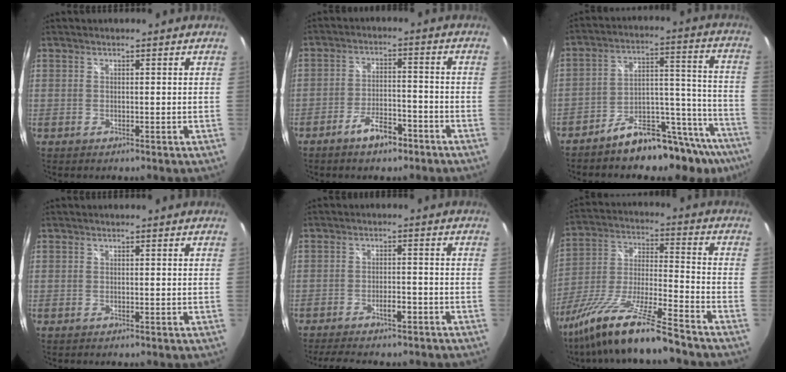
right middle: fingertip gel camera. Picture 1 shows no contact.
{"total": 6.7, "force": [-4.7, 2.5, 4.1], "torque": [-0.085, 0.006, -0.070]}
{"total": 16.1, "force": [-13.4, 4.9, 7.4], "torque": [-0.067, 0.048, -0.189]}
{"total": 0.0}
{"total": 8.3, "force": [-6.8, 2.4, 4.0], "torque": [-0.089, -0.004, -0.098]}
{"total": 18.7, "force": [-14.4, 0.8, 11.9], "torque": [-0.237, -0.035, -0.260]}